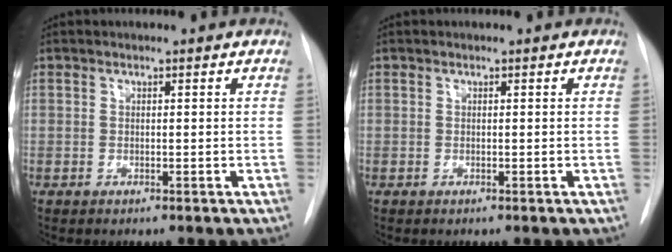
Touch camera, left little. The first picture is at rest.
{"total": 0.0}